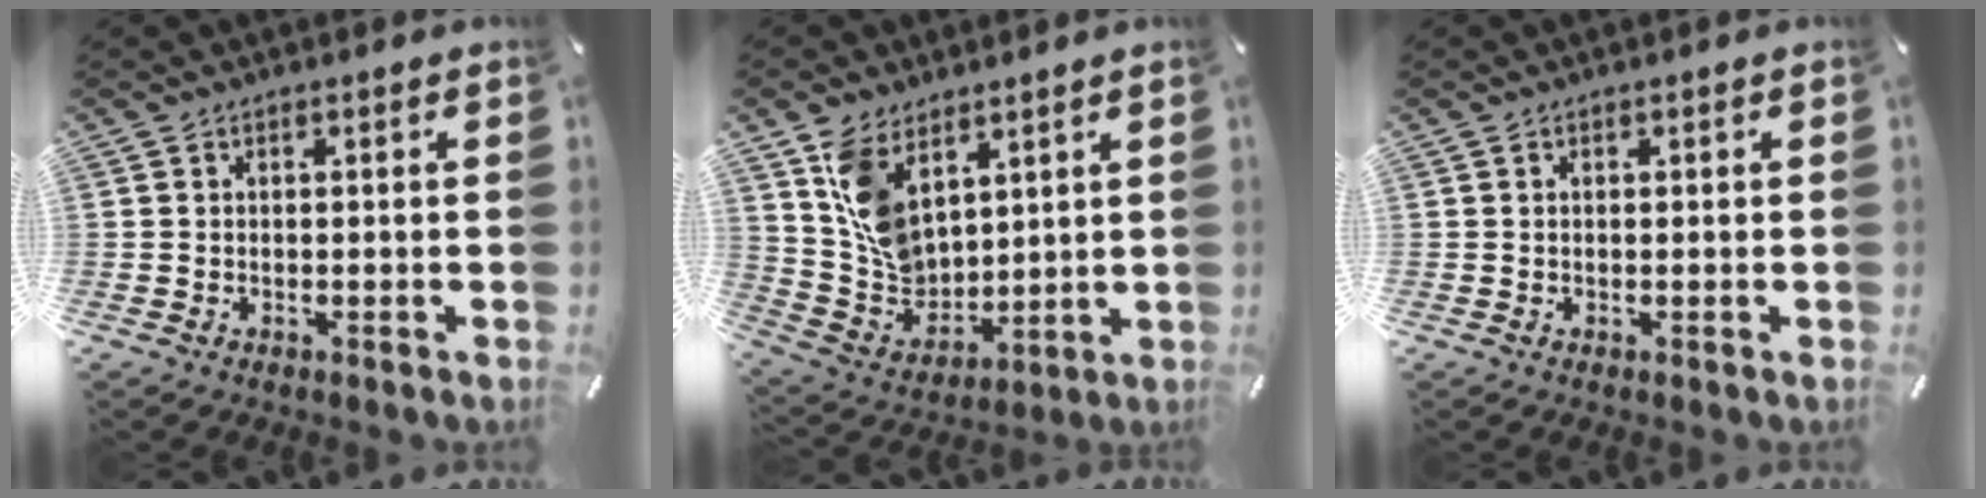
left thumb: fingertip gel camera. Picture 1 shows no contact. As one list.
[{"total": 11.6, "force": [6.2, 8.2, 5.5], "torque": [-0.136, -0.031, 0.127]}, {"total": 0.0}]